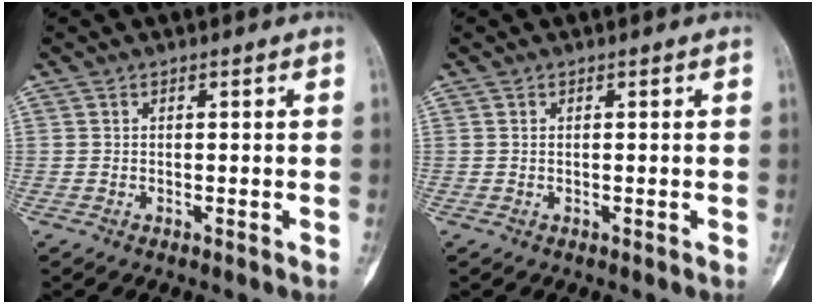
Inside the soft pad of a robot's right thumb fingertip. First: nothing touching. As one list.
[{"total": 0.0}]